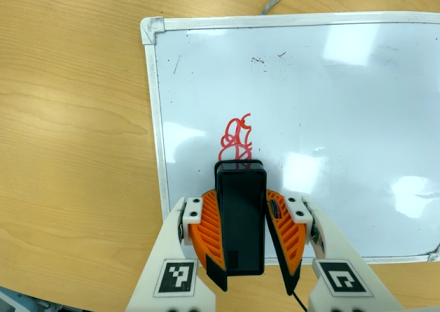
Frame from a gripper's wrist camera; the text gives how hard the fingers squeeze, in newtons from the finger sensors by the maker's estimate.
{"total": 8.9, "left": 9.7, "right": 8.1}